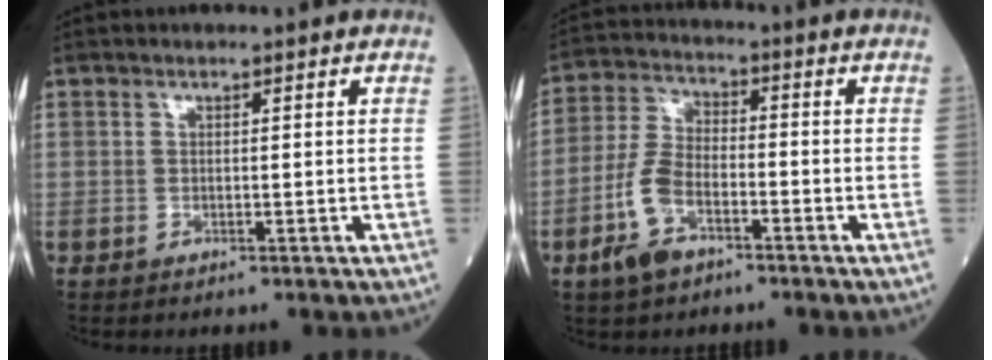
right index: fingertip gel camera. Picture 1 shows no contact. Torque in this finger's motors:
{"motor_torque": [1.07, -0.64, 0.51, 0.10]}